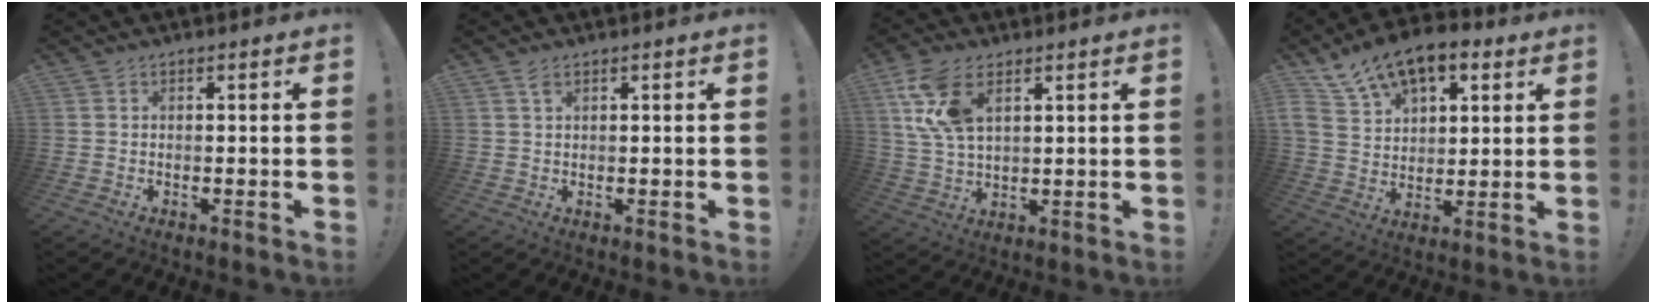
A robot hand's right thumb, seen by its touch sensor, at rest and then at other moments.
{"total": 1.8, "force": [1.1, 0.9, 1.1], "torque": [-0.016, -0.003, 0.019]}
{"total": 12.5, "force": [5.6, 6.8, 8.9], "torque": [-0.182, -0.011, 0.105]}
{"total": 14.8, "force": [9.2, 8.6, 7.9], "torque": [-0.136, -0.049, 0.173]}